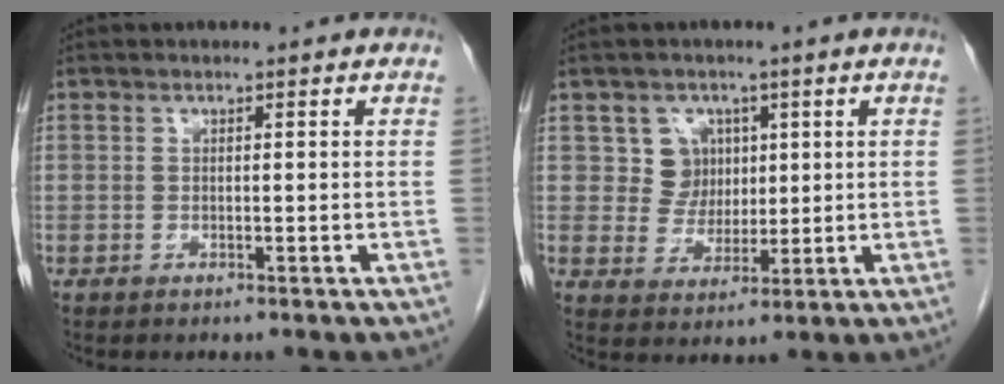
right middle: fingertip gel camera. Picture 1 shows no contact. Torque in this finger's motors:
{"motor_torque": [-0.17, -0.05, 0.05, 0.00]}